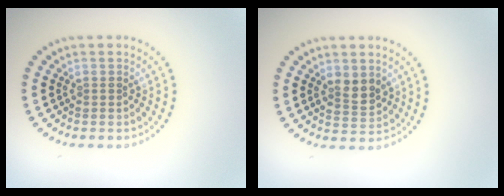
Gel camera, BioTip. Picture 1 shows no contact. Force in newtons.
{"total": 2.5, "press": 2.4, "slide": 0.6}